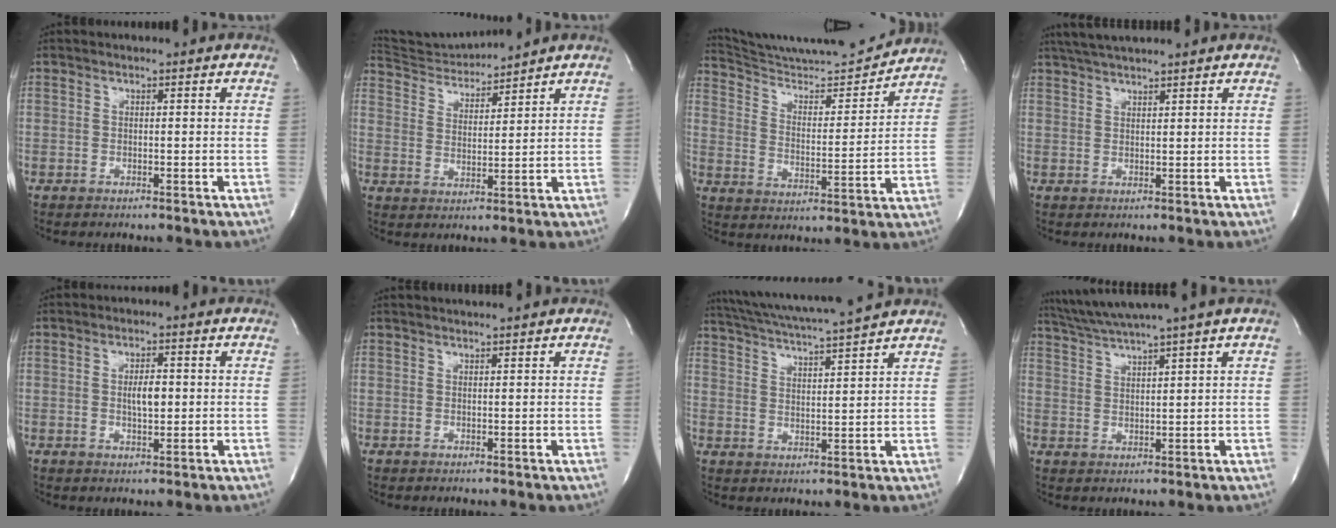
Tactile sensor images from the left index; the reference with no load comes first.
{"total": 7.1, "force": [7.0, -1.0, -0.3], "torque": [-0.007, 0.003, 0.140]}
{"total": 16.3, "force": [15.9, -0.2, 3.7], "torque": [-0.069, -0.040, 0.248]}
{"total": 5.9, "force": [5.2, 0.1, 2.8], "torque": [-0.051, 0.023, 0.089]}
{"total": 3.1, "force": [-0.2, 1.1, 2.9], "torque": [-0.049, -0.010, -0.004]}
{"total": 2.5, "force": [2.3, -0.5, 0.8], "torque": [-0.006, 0.006, 0.032]}
{"total": 13.7, "force": [12.5, -1.0, 5.6], "torque": [-0.108, -0.005, 0.189]}
{"total": 7.9, "force": [6.5, -2.2, 4.0], "torque": [-0.070, 0.003, 0.113]}